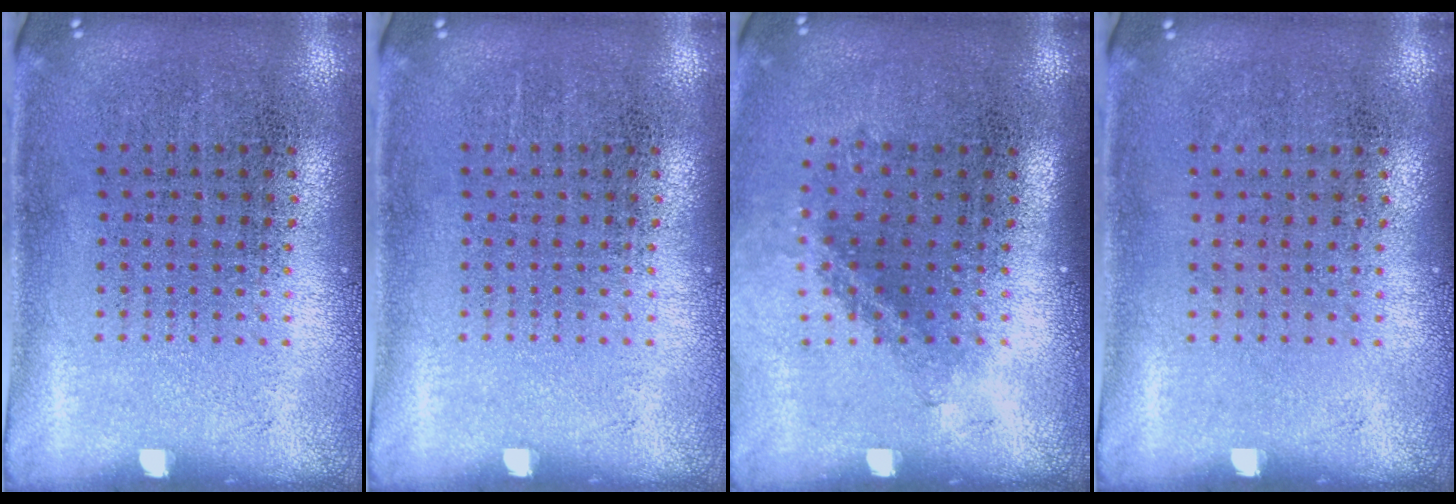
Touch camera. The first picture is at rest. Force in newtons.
{"total": 0.0}
{"total": 1.4, "press": 1.0, "slide": 1.0}
{"total": 0.0}